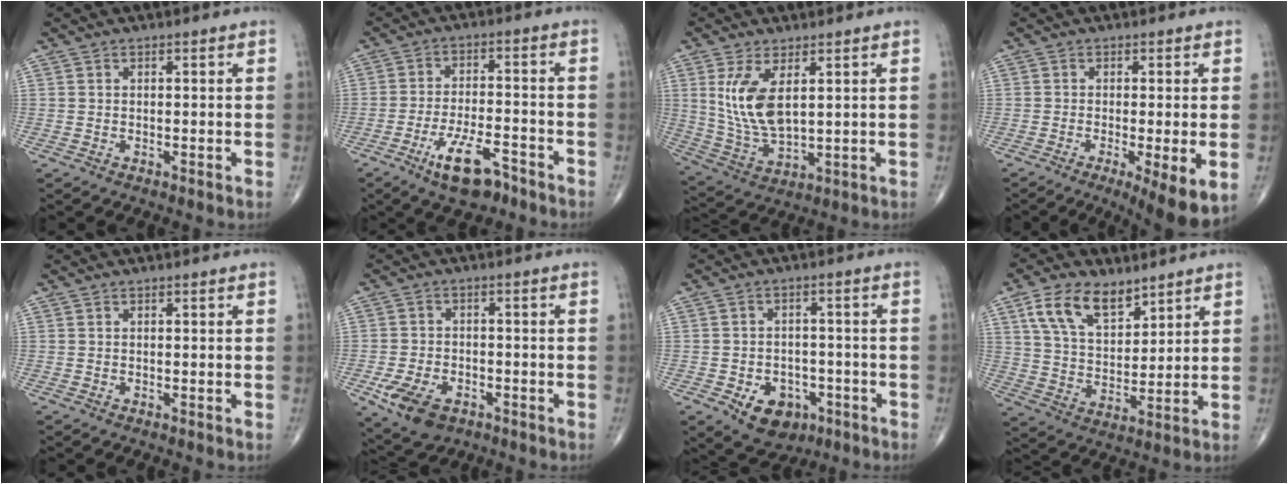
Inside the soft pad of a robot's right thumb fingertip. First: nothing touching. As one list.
[{"total": 9.3, "force": [-5.8, 3.3, 6.5], "torque": [-0.115, 0.027, -0.097]}, {"total": 10.6, "force": [3.1, 4.7, 8.9], "torque": [-0.181, -0.020, 0.076]}, {"total": 8.9, "force": [-3.0, 1.9, 8.1], "torque": [-0.124, -0.023, -0.046]}, {"total": 0.0}, {"total": 9.0, "force": [-4.2, 5.7, 5.6], "torque": [-0.106, 0.012, -0.065]}, {"total": 8.9, "force": [-3.9, 6.5, 4.6], "torque": [-0.048, 0.024, -0.050]}, {"total": 12.1, "force": [7.1, 6.7, 7.2], "torque": [-0.112, -0.031, 0.139]}]